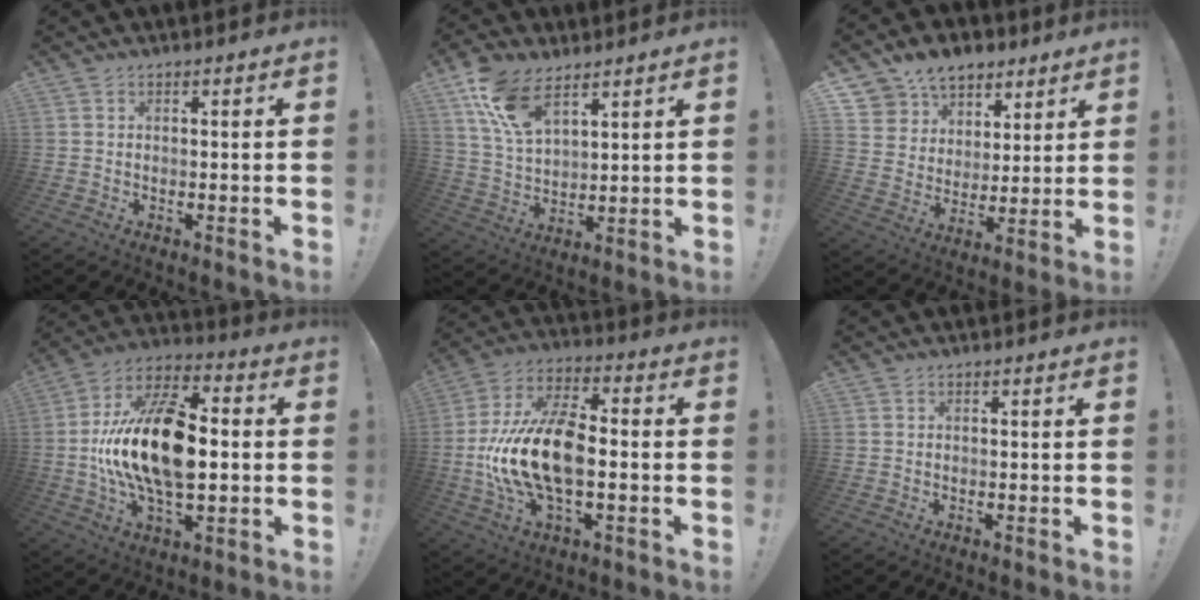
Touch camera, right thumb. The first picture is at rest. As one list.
[{"total": 12.8, "force": [8.2, 6.6, 7.3], "torque": [-0.135, -0.028, 0.159]}, {"total": 10.6, "force": [7.0, 7.7, 1.8], "torque": [-0.036, -0.054, 0.137]}, {"total": 23.7, "force": [-0.6, 13.0, 19.8], "torque": [-0.371, 0.014, -0.005]}, {"total": 19.8, "force": [-2.4, 10.6, 16.5], "torque": [-0.328, 0.007, -0.035]}, {"total": 0.0}]